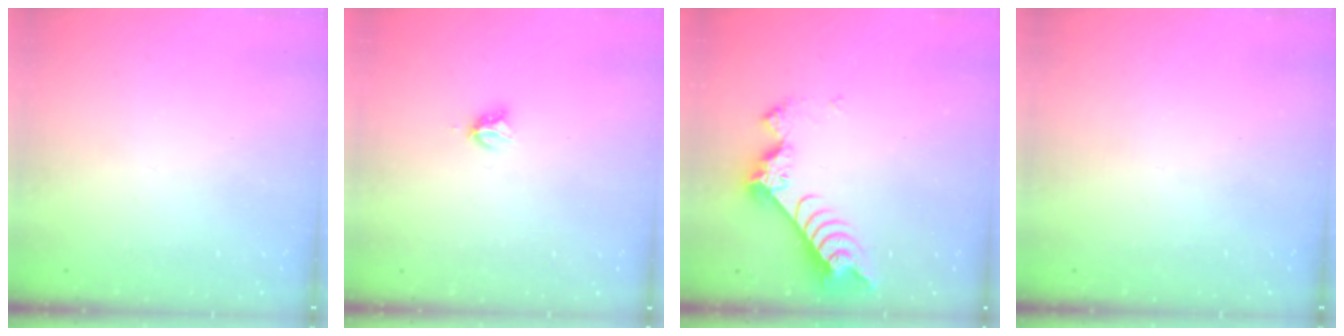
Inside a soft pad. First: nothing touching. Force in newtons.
{"total": 3.7, "press": 3.7, "slide": 0.3}
{"total": 7.3, "press": 7.3, "slide": 0.9}
{"total": 0.0}